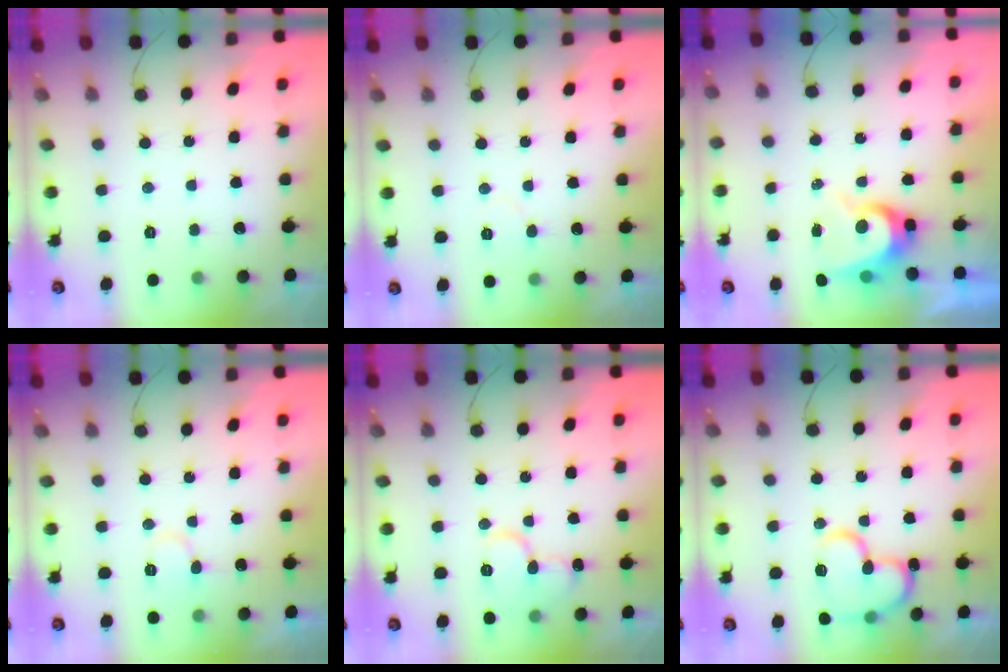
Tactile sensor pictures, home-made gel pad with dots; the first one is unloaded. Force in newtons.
{"total": 2.9, "press": 2.9, "slide": 0.2}
{"total": 8.9, "press": 8.9, "slide": 0.9}
{"total": 6.8, "press": 6.8, "slide": 0.5}
{"total": 10.7, "press": 10.6, "slide": 1.5}
{"total": 15.5, "press": 15.4, "slide": 1.5}